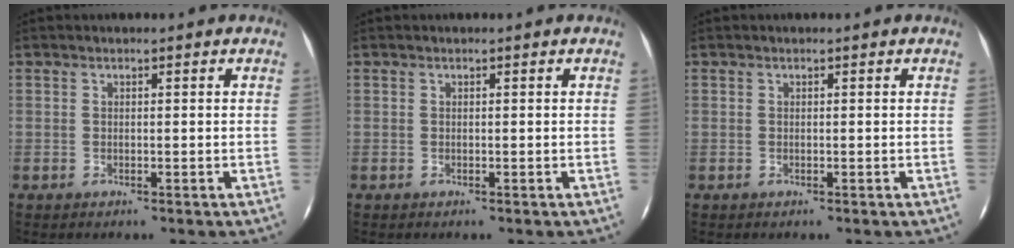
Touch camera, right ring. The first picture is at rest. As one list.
[{"total": 0.0}, {"total": 0.0}]